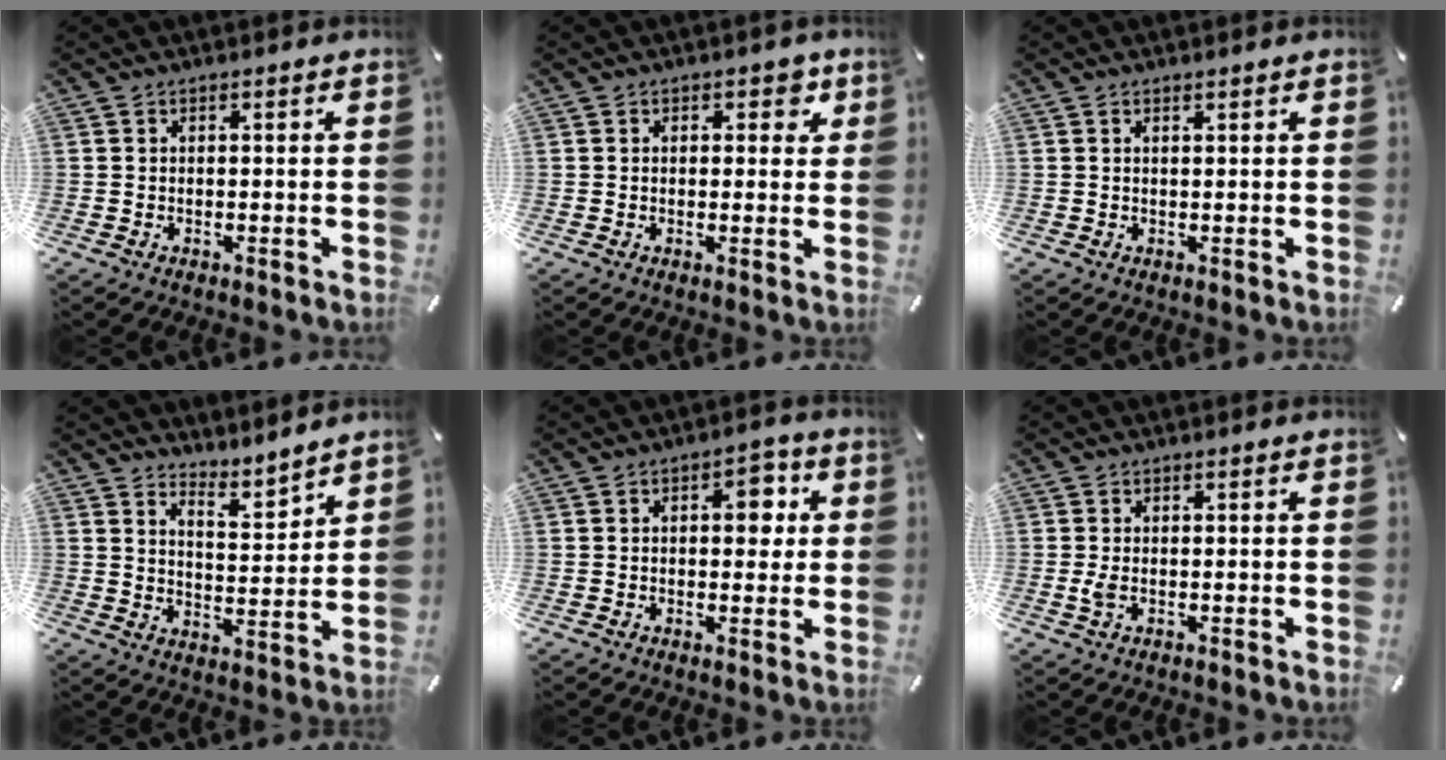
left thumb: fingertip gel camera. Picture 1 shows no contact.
{"total": 3.2, "force": [1.2, 2.1, 2.0], "torque": [-0.004, -0.007, 0.010]}
{"total": 0.6, "force": [0.4, 0.1, 0.4], "torque": [-0.007, -0.001, 0.008]}
{"total": 5.9, "force": [5.6, 1.8, 0.3], "torque": [-0.008, -0.056, 0.102]}
{"total": 6.4, "force": [1.4, 3.9, 4.9], "torque": [-0.046, -0.009, 0.010]}
{"total": 1.8, "force": [0.1, 0.8, 1.6], "torque": [-0.039, -0.003, -0.001]}